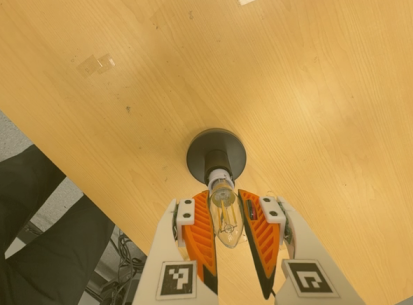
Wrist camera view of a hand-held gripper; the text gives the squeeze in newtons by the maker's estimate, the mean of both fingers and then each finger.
{"total": 15.4, "left": 14.6, "right": 16.2}